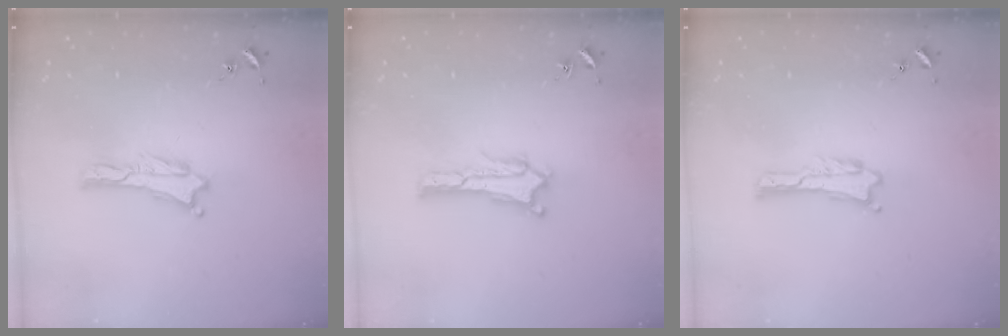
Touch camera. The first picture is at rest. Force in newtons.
{"total": 0.6, "press": 0.5, "slide": 0.2}
{"total": 0.0}